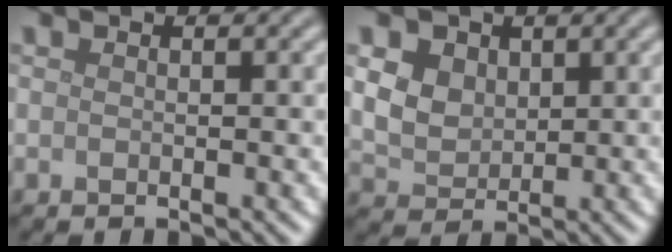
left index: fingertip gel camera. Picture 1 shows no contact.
{"total": 6.3, "force": [2.5, 4.7, 3.3], "torque": [-0.090, 0.024, 0.038]}